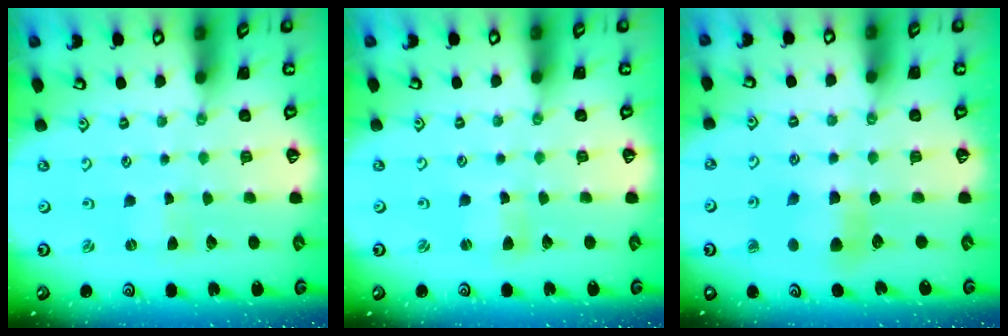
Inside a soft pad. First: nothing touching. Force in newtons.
{"total": 2.1, "press": 2.1, "slide": 0.3}
{"total": 7.1, "press": 7.1, "slide": 0.7}